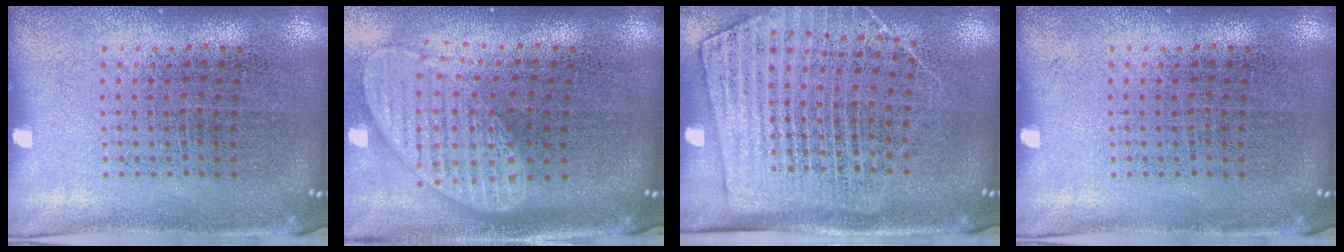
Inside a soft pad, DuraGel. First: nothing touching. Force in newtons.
{"total": 2.0, "press": 1.5, "slide": 1.3}
{"total": 1.9, "press": 1.6, "slide": 0.9}
{"total": 0.0}